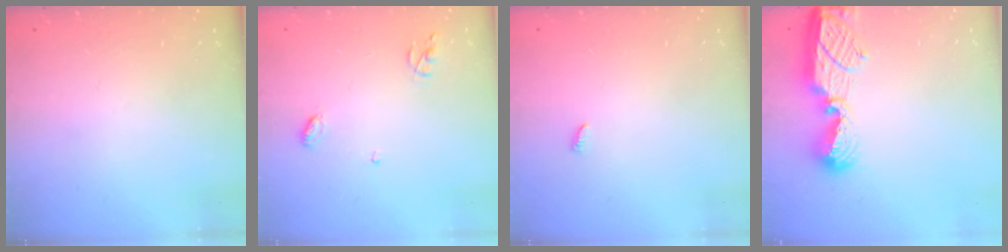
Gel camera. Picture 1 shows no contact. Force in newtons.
{"total": 4.7, "press": 4.7, "slide": 0.1}
{"total": 2.4, "press": 2.4, "slide": 0.2}
{"total": 10.7, "press": 10.7, "slide": 1.0}